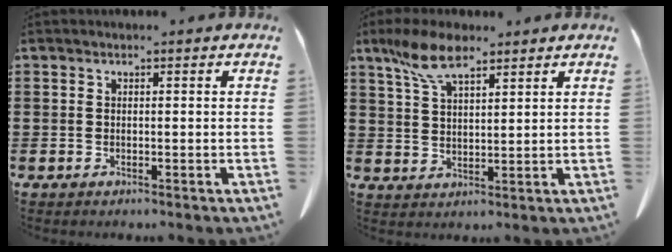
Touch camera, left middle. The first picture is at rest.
{"total": 7.5, "force": [5.1, 2.6, 4.9], "torque": [-0.108, -0.001, 0.095]}